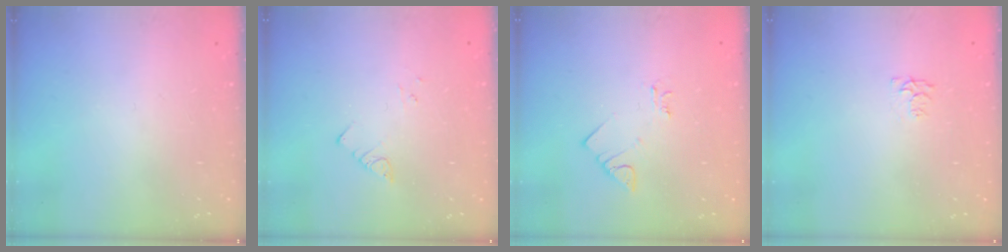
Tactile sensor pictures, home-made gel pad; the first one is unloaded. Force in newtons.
{"total": 4.0, "press": 3.9, "slide": 0.5}
{"total": 4.1, "press": 4.0, "slide": 0.7}
{"total": 4.5, "press": 4.4, "slide": 0.6}